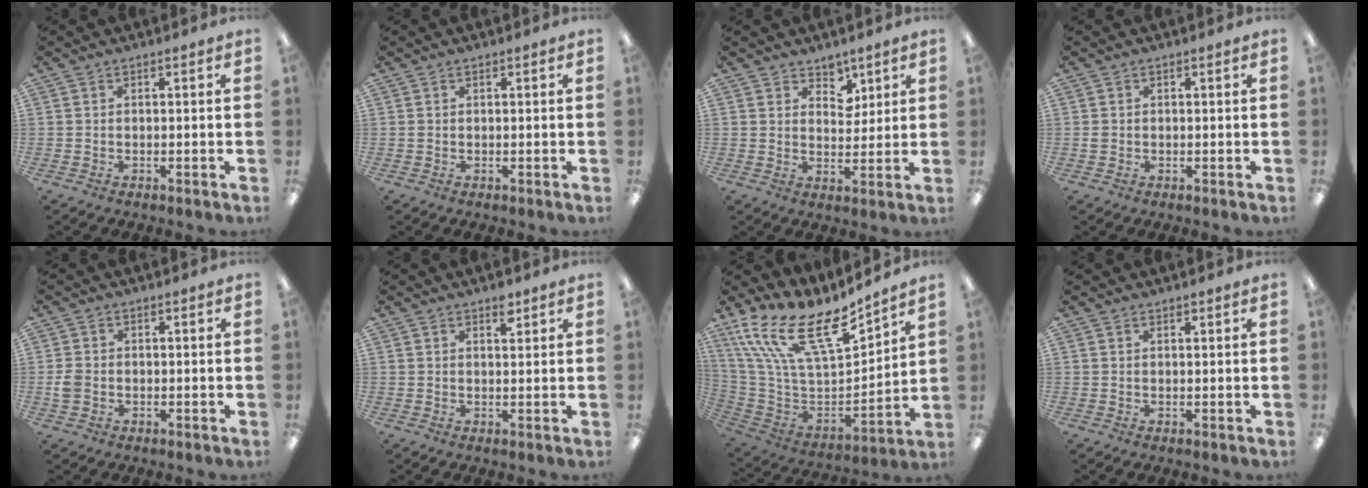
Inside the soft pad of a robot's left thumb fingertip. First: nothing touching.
{"total": 0.5, "force": [0.2, 0.5, 0.1], "torque": [-0.002, 0.005, 0.002]}
{"total": 5.3, "force": [4.0, 3.5, 0.4], "torque": [0.004, -0.027, 0.070]}
{"total": 1.0, "force": [-0.1, 0.9, 0.4], "torque": [-0.006, 0.004, -0.002]}
{"total": 3.0, "force": [-0.6, 2.5, 1.6], "torque": [-0.026, 0.007, -0.010]}
{"total": 2.1, "force": [1.5, 0.8, 1.1], "torque": [0.000, -0.010, 0.022]}
{"total": 21.1, "force": [13.9, 8.1, 13.6], "torque": [-0.253, -0.095, 0.247]}
{"total": 0.8, "force": [0.8, 0.2, 0.1], "torque": [-0.002, 0.001, 0.014]}